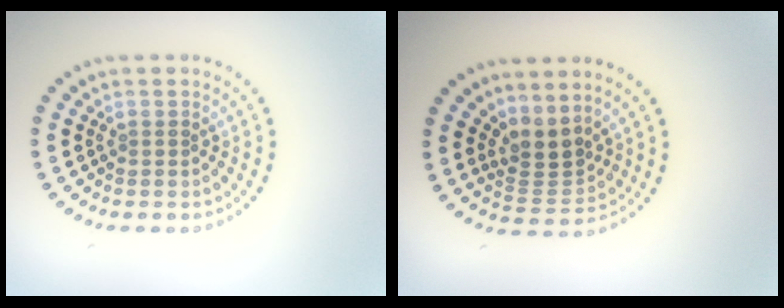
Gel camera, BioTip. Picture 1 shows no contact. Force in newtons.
{"total": 2.8, "press": 2.0, "slide": 1.9}